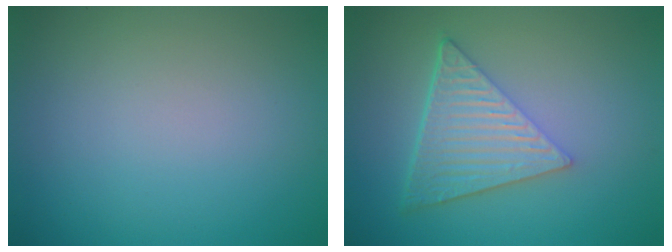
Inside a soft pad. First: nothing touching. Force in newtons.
{"total": 6.4, "press": 4.4, "slide": 4.7}